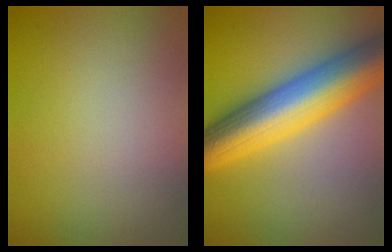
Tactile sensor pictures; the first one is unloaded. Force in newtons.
{"total": 11.2, "press": 11.2, "slide": 0.3}